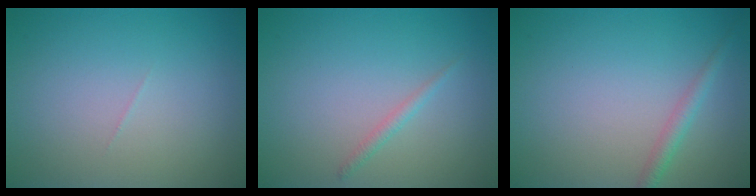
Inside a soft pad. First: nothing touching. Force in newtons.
{"total": 0.9, "press": 0.9, "slide": 0.1}
{"total": 1.5, "press": 1.5, "slide": 0.1}